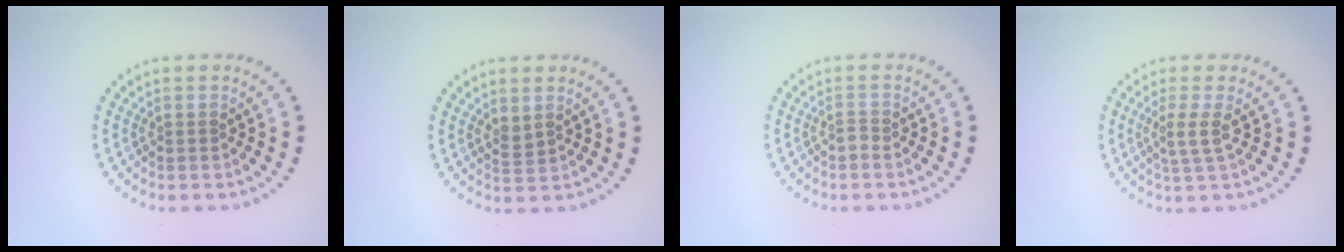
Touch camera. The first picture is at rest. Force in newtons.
{"total": 1.1, "press": 0.9, "slide": 0.6}
{"total": 0.9, "press": 0.5, "slide": 0.7}
{"total": 1.8, "press": 1.3, "slide": 1.3}